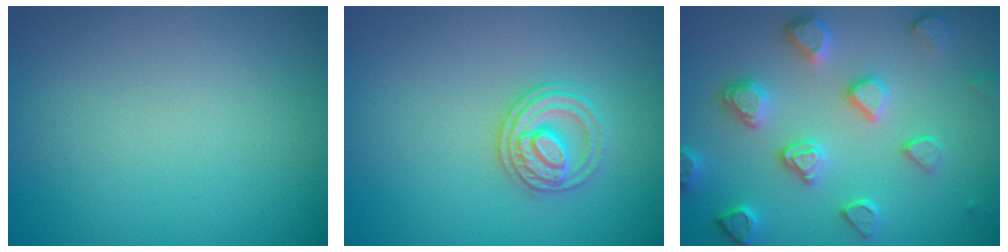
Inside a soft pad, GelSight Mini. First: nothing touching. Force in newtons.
{"total": 2.8, "press": 2.6, "slide": 1.1}
{"total": 4.2, "press": 3.7, "slide": 1.9}